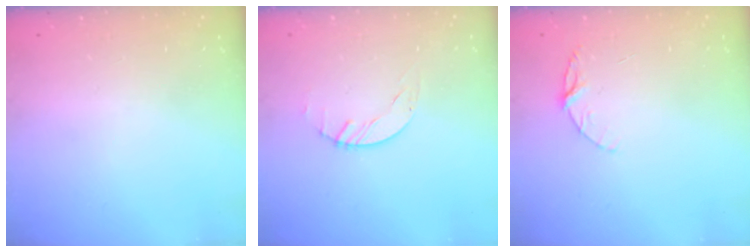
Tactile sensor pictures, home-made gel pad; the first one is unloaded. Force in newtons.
{"total": 1.5, "press": 1.4, "slide": 0.1}
{"total": 6.0, "press": 6.0, "slide": 0.6}